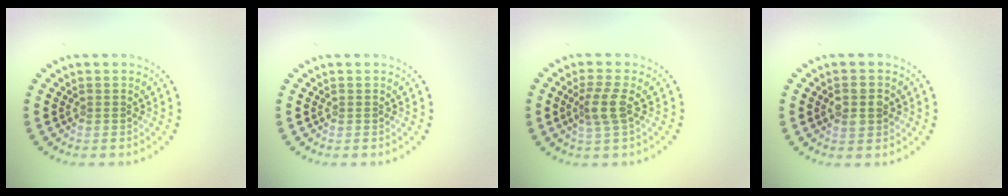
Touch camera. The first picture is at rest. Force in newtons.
{"total": 0.0}
{"total": 2.5, "press": 2.1, "slide": 1.3}
{"total": 2.7, "press": 2.7, "slide": 0.1}